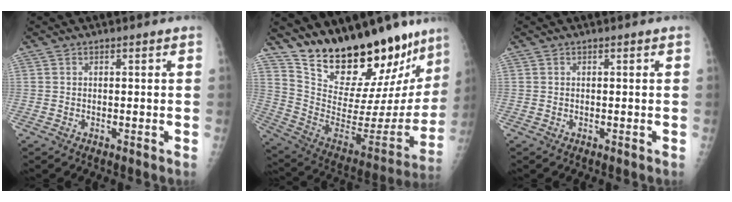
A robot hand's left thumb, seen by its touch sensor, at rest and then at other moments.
{"total": 29.8, "force": [24.3, 9.4, 14.4], "torque": [-0.196, -0.153, 0.360]}
{"total": 0.0}